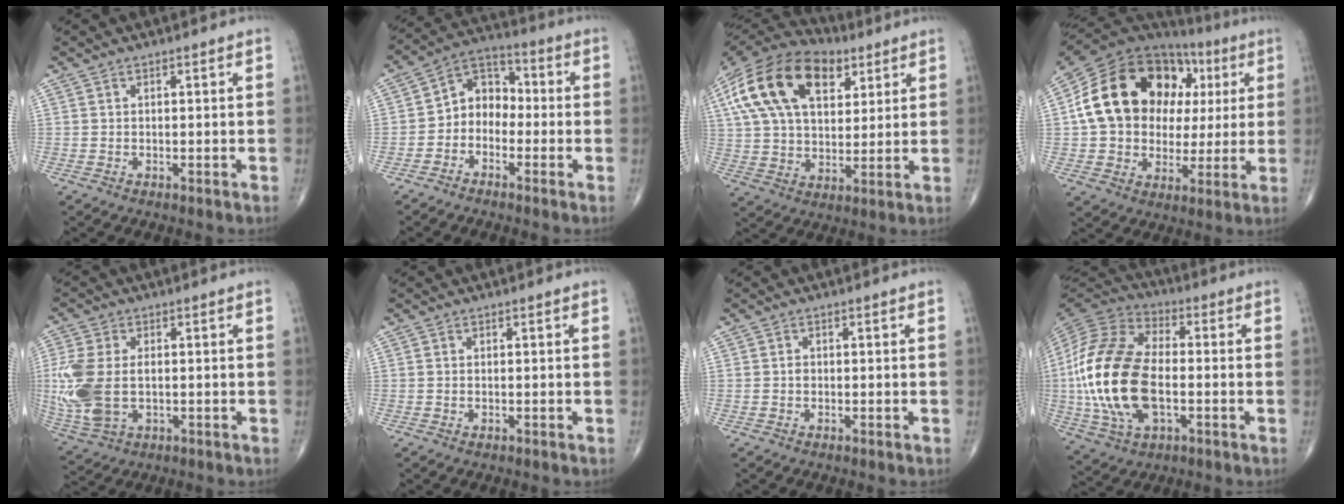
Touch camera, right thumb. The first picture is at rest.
{"total": 7.8, "force": [-1.9, 6.2, 4.4], "torque": [-0.040, 0.042, -0.055]}
{"total": 23.6, "force": [9.7, 13.7, 16.6], "torque": [-0.301, 0.012, 0.167]}
{"total": 24.0, "force": [4.8, 17.8, 15.5], "torque": [-0.235, 0.034, 0.084]}
{"total": 15.8, "force": [-0.4, 9.8, 12.4], "torque": [-0.302, -0.009, 0.004]}
{"total": 0.0}
{"total": 0.9, "force": [-0.1, 0.8, 0.5], "torque": [-0.007, 0.002, -0.002]}
{"total": 23.1, "force": [-2.5, 12.9, 19.0], "torque": [-0.400, 0.007, -0.046]}